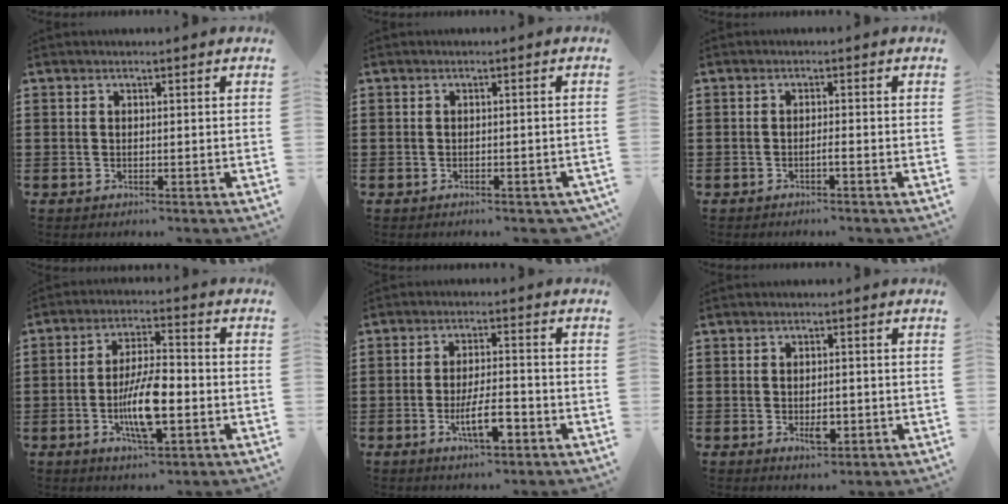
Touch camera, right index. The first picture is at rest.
{"total": 0.8, "force": [-0.7, 0.2, 0.4], "torque": [-0.011, -0.004, -0.013]}
{"total": 1.0, "force": [-0.5, -0.2, 0.9], "torque": [-0.015, -0.005, -0.009]}
{"total": 10.1, "force": [-2.4, 3.2, 9.2], "torque": [-0.185, -0.006, -0.044]}
{"total": 6.8, "force": [-2.8, 2.1, 5.8], "torque": [-0.113, -0.007, -0.052]}
{"total": 3.2, "force": [-0.7, 1.3, 2.9], "torque": [-0.050, 0.002, -0.011]}